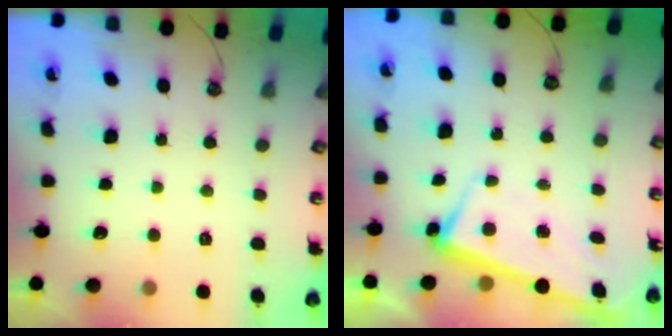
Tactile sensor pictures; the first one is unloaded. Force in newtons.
{"total": 2.2, "press": 2.1, "slide": 0.8}